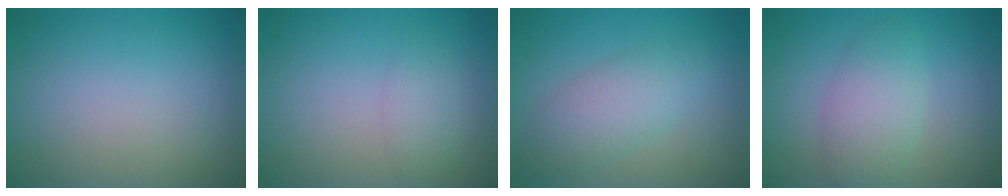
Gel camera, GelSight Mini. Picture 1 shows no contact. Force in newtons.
{"total": 1.7, "press": 1.7, "slide": 0.1}
{"total": 3.9, "press": 3.9, "slide": 0.1}
{"total": 3.8, "press": 3.8, "slide": 0.1}